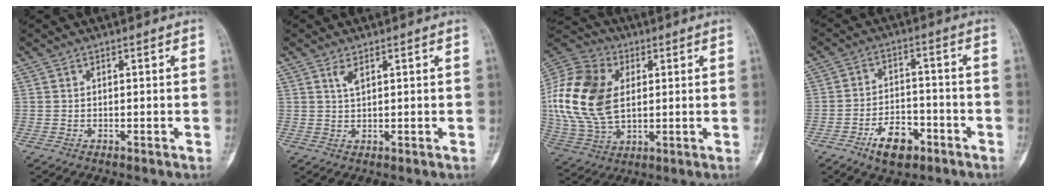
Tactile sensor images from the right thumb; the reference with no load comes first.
{"total": 1.9, "force": [1.1, 0.5, 1.4], "torque": [-0.025, -0.003, 0.026]}
{"total": 20.1, "force": [2.9, 13.4, 14.6], "torque": [-0.300, 0.001, 0.056]}
{"total": 8.7, "force": [-5.0, 4.8, 5.4], "torque": [-0.067, 0.033, -0.080]}